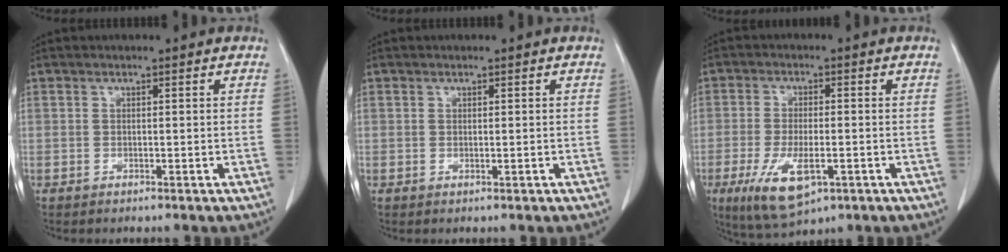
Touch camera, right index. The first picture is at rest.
{"total": 0.0}
{"total": 9.2, "force": [-3.7, 3.4, 7.8], "torque": [-0.149, -0.019, -0.054]}